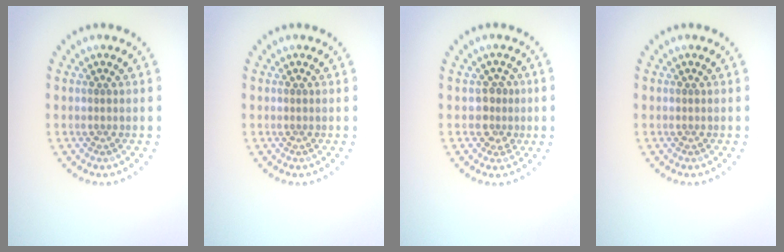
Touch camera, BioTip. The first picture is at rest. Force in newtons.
{"total": 0.0}
{"total": 2.1, "press": 1.7, "slide": 1.2}
{"total": 0.0}